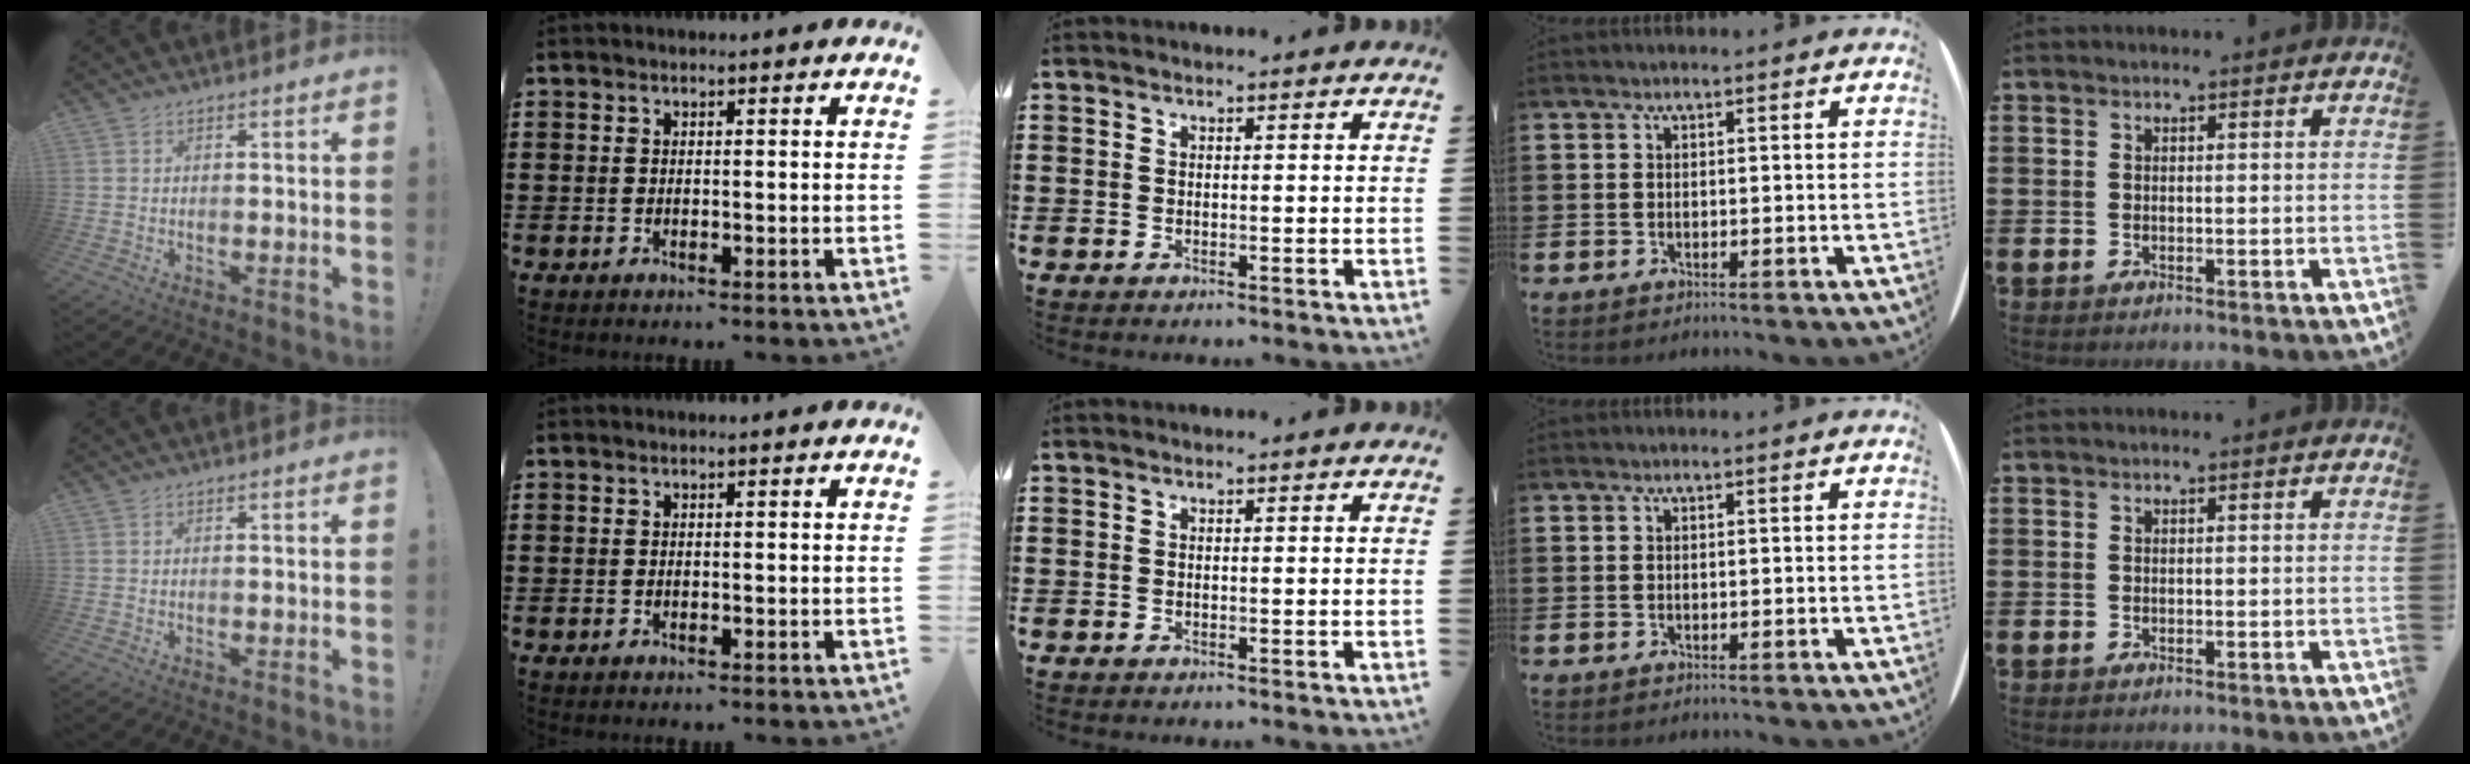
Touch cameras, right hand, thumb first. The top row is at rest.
{}